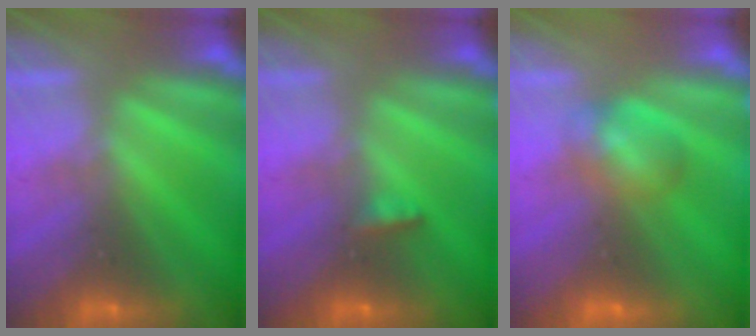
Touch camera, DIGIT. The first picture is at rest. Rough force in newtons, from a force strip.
{"total": 2.9}
{"total": 4.6}